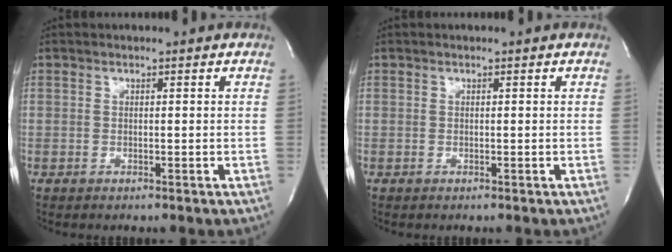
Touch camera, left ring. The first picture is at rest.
{"total": 0.0}